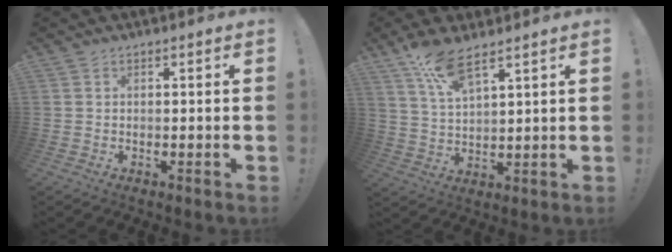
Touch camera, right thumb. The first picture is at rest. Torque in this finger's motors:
{"motor_torque": [0.19, 2.28, 1.05, 0.67, 0.07]}